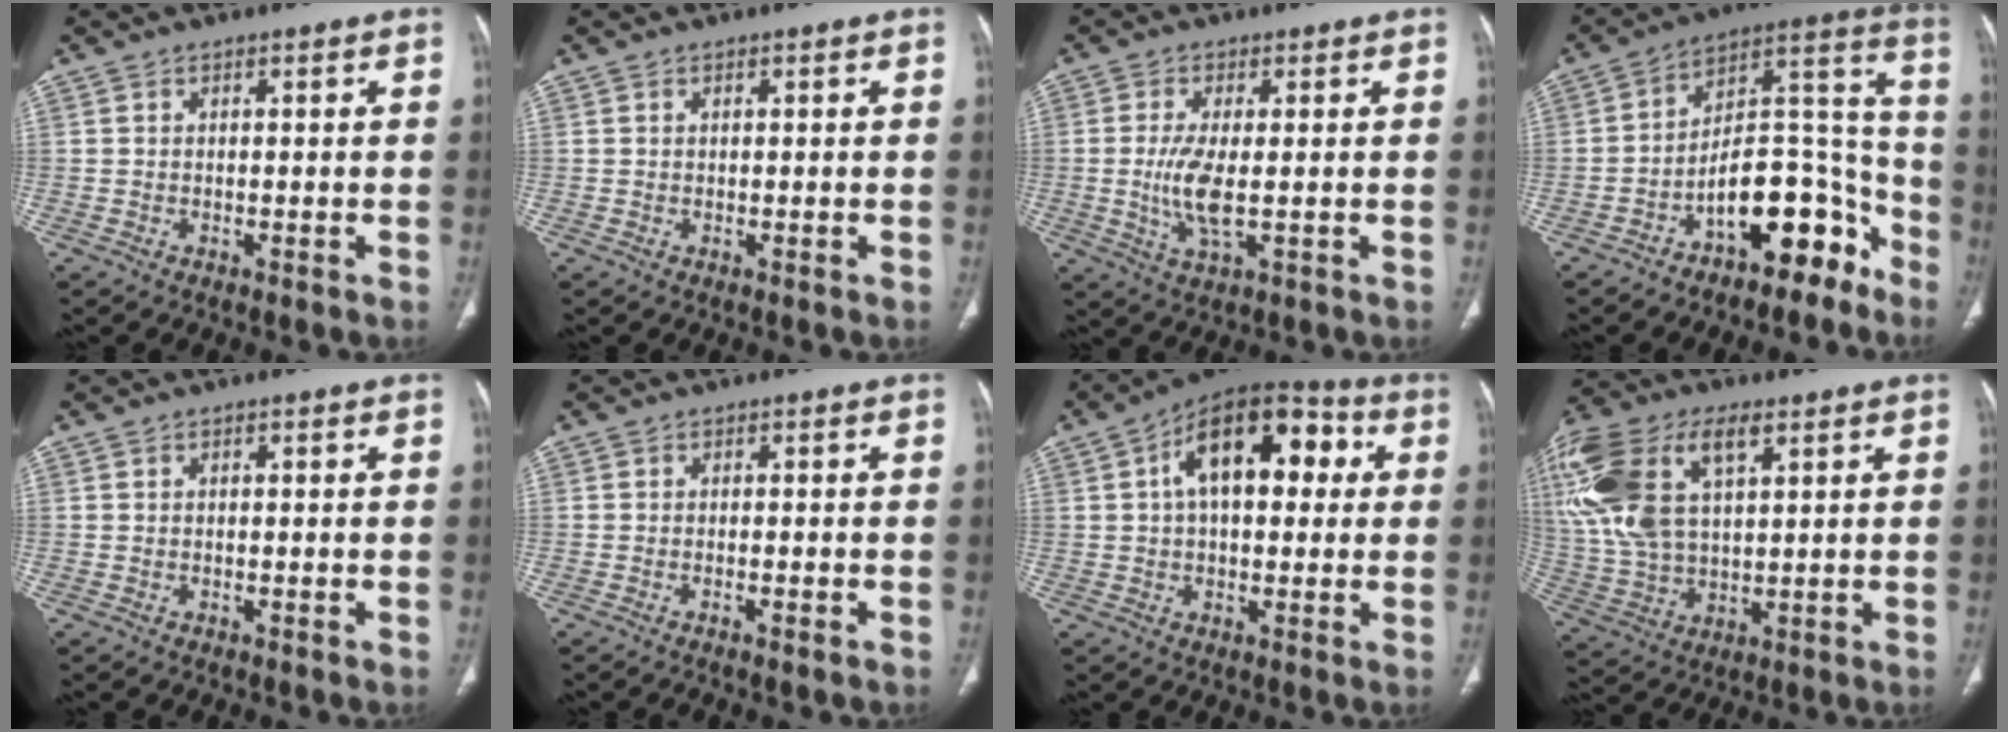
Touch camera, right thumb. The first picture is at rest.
{"total": 0.0}
{"total": 6.7, "force": [-0.4, 2.2, 6.3], "torque": [-0.142, -0.011, -0.006]}
{"total": 16.2, "force": [-9.7, 7.5, 10.6], "torque": [-0.112, 0.124, -0.156]}
{"total": 0.0}
{"total": 1.5, "force": [-0.9, 0.2, 1.1], "torque": [-0.024, 0.000, -0.011]}
{"total": 17.3, "force": [4.2, 9.5, 13.9], "torque": [-0.181, 0.031, 0.055]}
{"total": 21.3, "force": [7.7, 11.3, 16.4], "torque": [-0.375, 0.009, 0.147]}